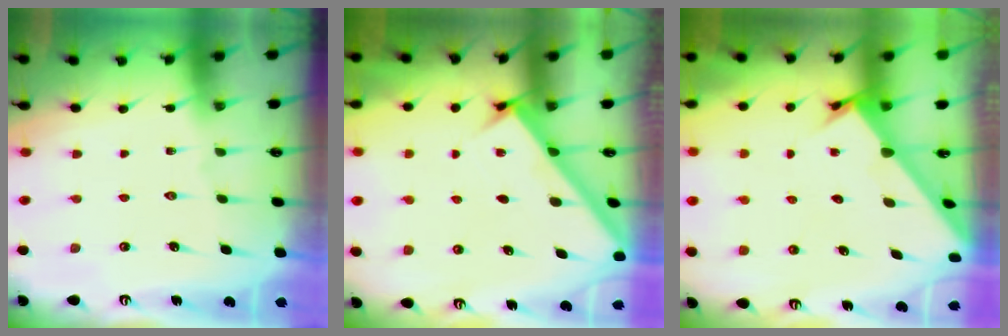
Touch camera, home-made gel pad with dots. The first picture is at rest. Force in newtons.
{"total": 2.7, "press": 2.7, "slide": 0.3}
{"total": 1.9, "press": 1.9, "slide": 0.2}